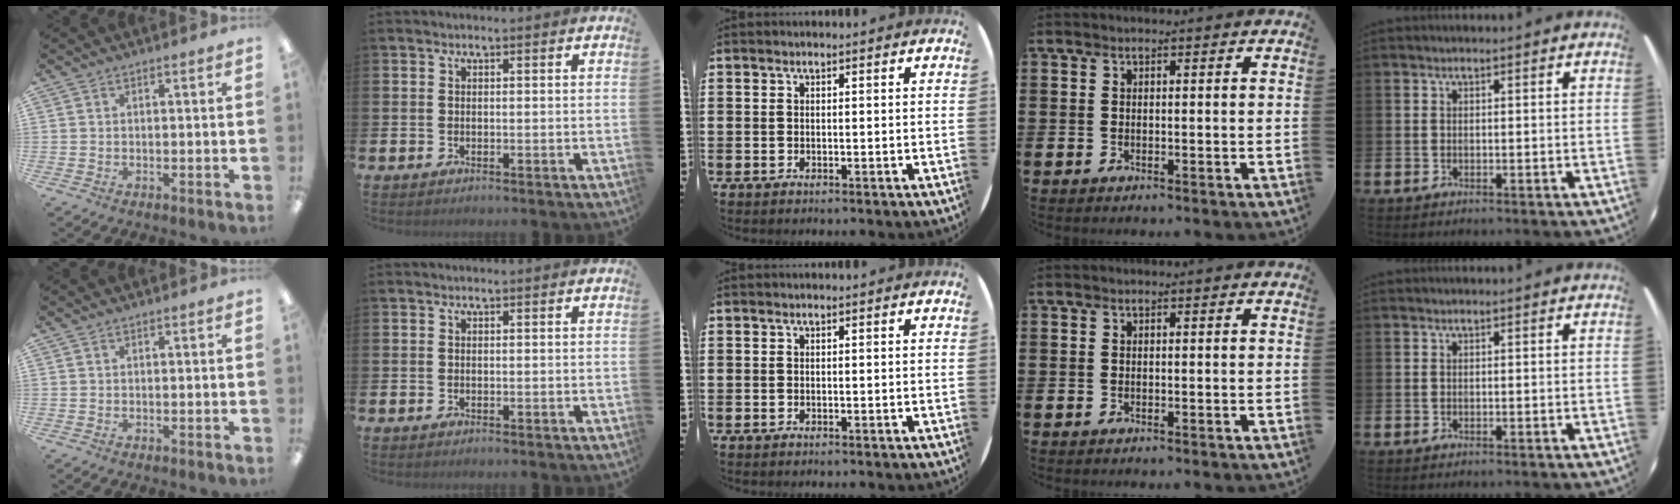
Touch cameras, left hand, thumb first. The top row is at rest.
{}